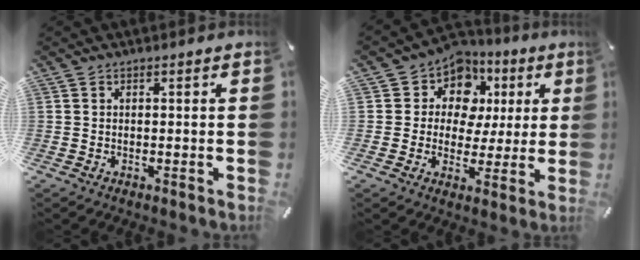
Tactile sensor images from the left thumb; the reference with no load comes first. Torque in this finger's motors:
{"motor_torque": [0.28, -0.05, 0.23, 0.17, -0.01]}